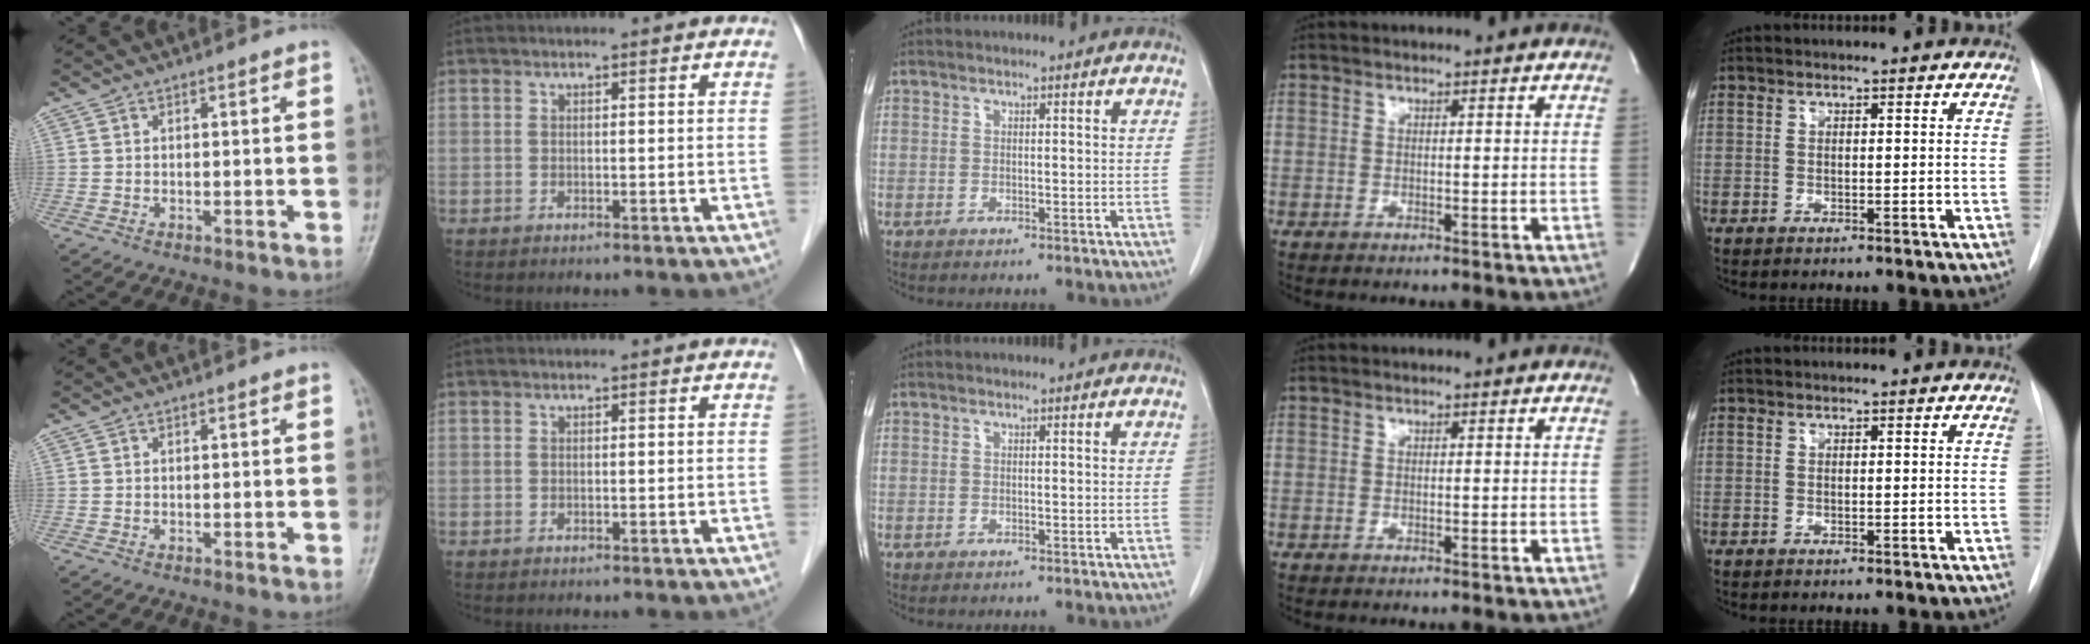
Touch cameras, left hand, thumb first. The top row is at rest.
{}